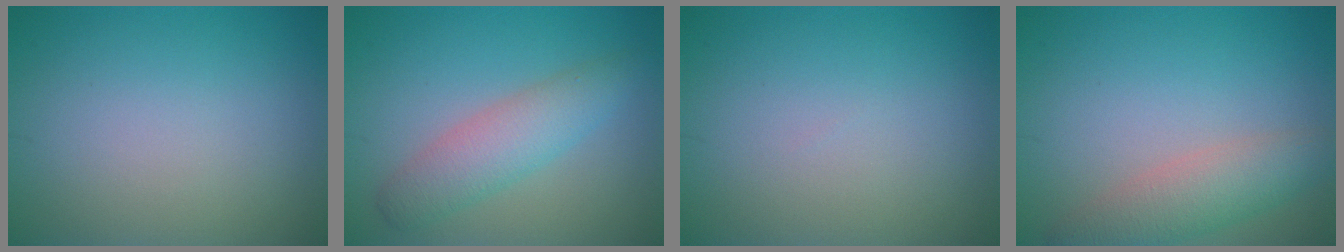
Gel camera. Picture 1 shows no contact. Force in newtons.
{"total": 3.9, "press": 3.9, "slide": 0.0}
{"total": 0.0}
{"total": 3.9, "press": 3.9, "slide": 0.1}